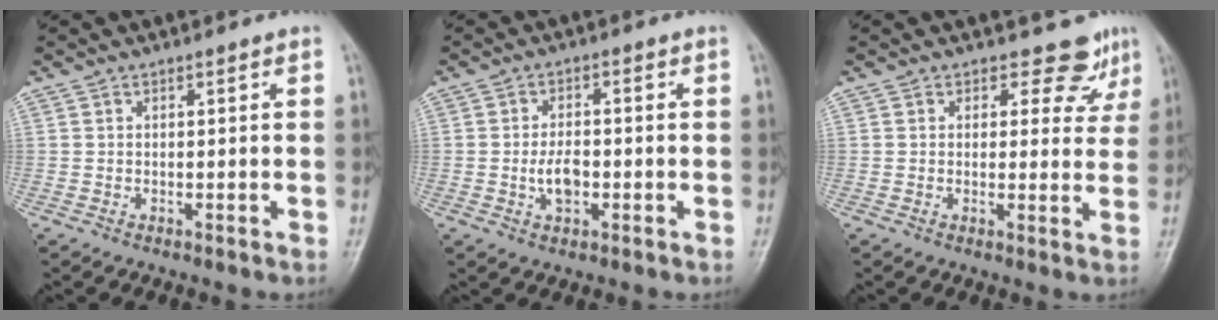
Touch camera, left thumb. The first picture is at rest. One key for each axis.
{"total": 4.6, "fx": -1.0, "fy": 2.7, "fz": 3.5, "tx": -0.056, "ty": 0.006, "tz": -0.020}
{"total": 5.0, "fx": 4.0, "fy": 3.0, "fz": 0.7, "tx": 0.021, "ty": -0.029, "tz": 0.035}